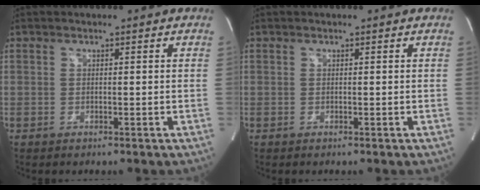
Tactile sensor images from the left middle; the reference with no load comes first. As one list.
[{"total": 0.0}]